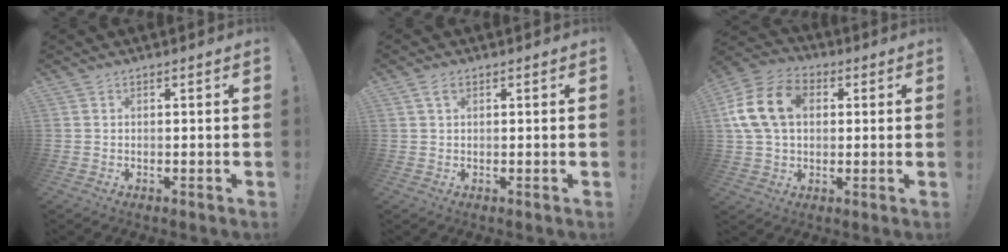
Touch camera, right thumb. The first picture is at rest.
{"total": 2.4, "force": [1.2, 1.3, 1.6], "torque": [-0.020, -0.003, 0.018]}
{"total": 16.8, "force": [3.4, 12.2, 11.0], "torque": [-0.209, 0.012, 0.067]}